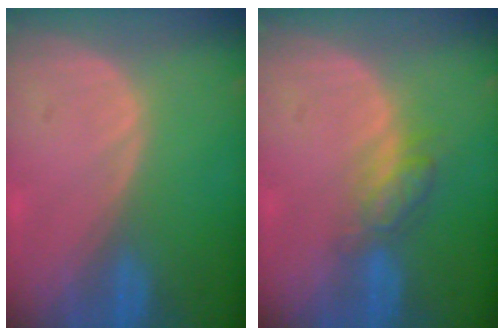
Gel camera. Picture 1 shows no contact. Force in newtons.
{"total": 4.8, "press": 4.2, "slide": 2.1}